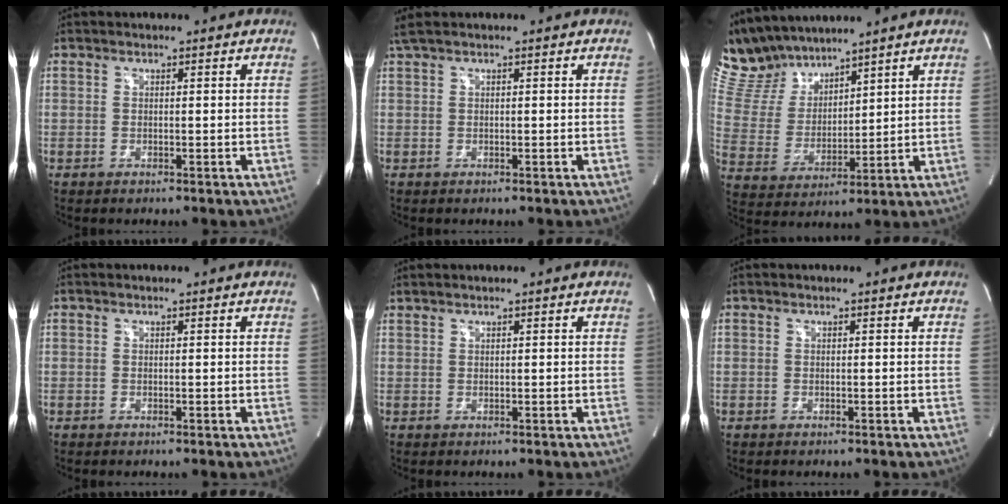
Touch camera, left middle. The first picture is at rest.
{"total": 1.9, "force": [1.4, 0.0, 1.3], "torque": [-0.035, 0.029, 0.030]}
{"total": 11.2, "force": [10.4, 3.4, 2.6], "torque": [-0.076, 0.020, 0.219]}
{"total": 0.0}
{"total": 0.8, "force": [0.8, 0.0, 0.1], "torque": [-0.010, 0.009, 0.024]}
{"total": 0.0}